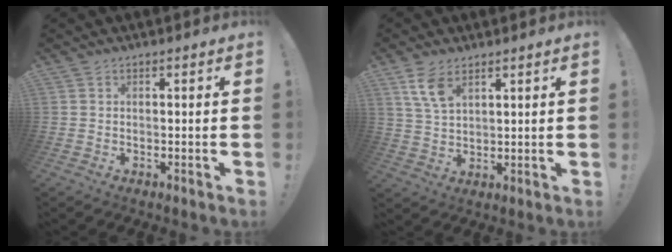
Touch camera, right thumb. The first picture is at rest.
{"total": 7.4, "force": [4.5, 3.4, 4.8], "torque": [-0.092, -0.015, 0.085]}